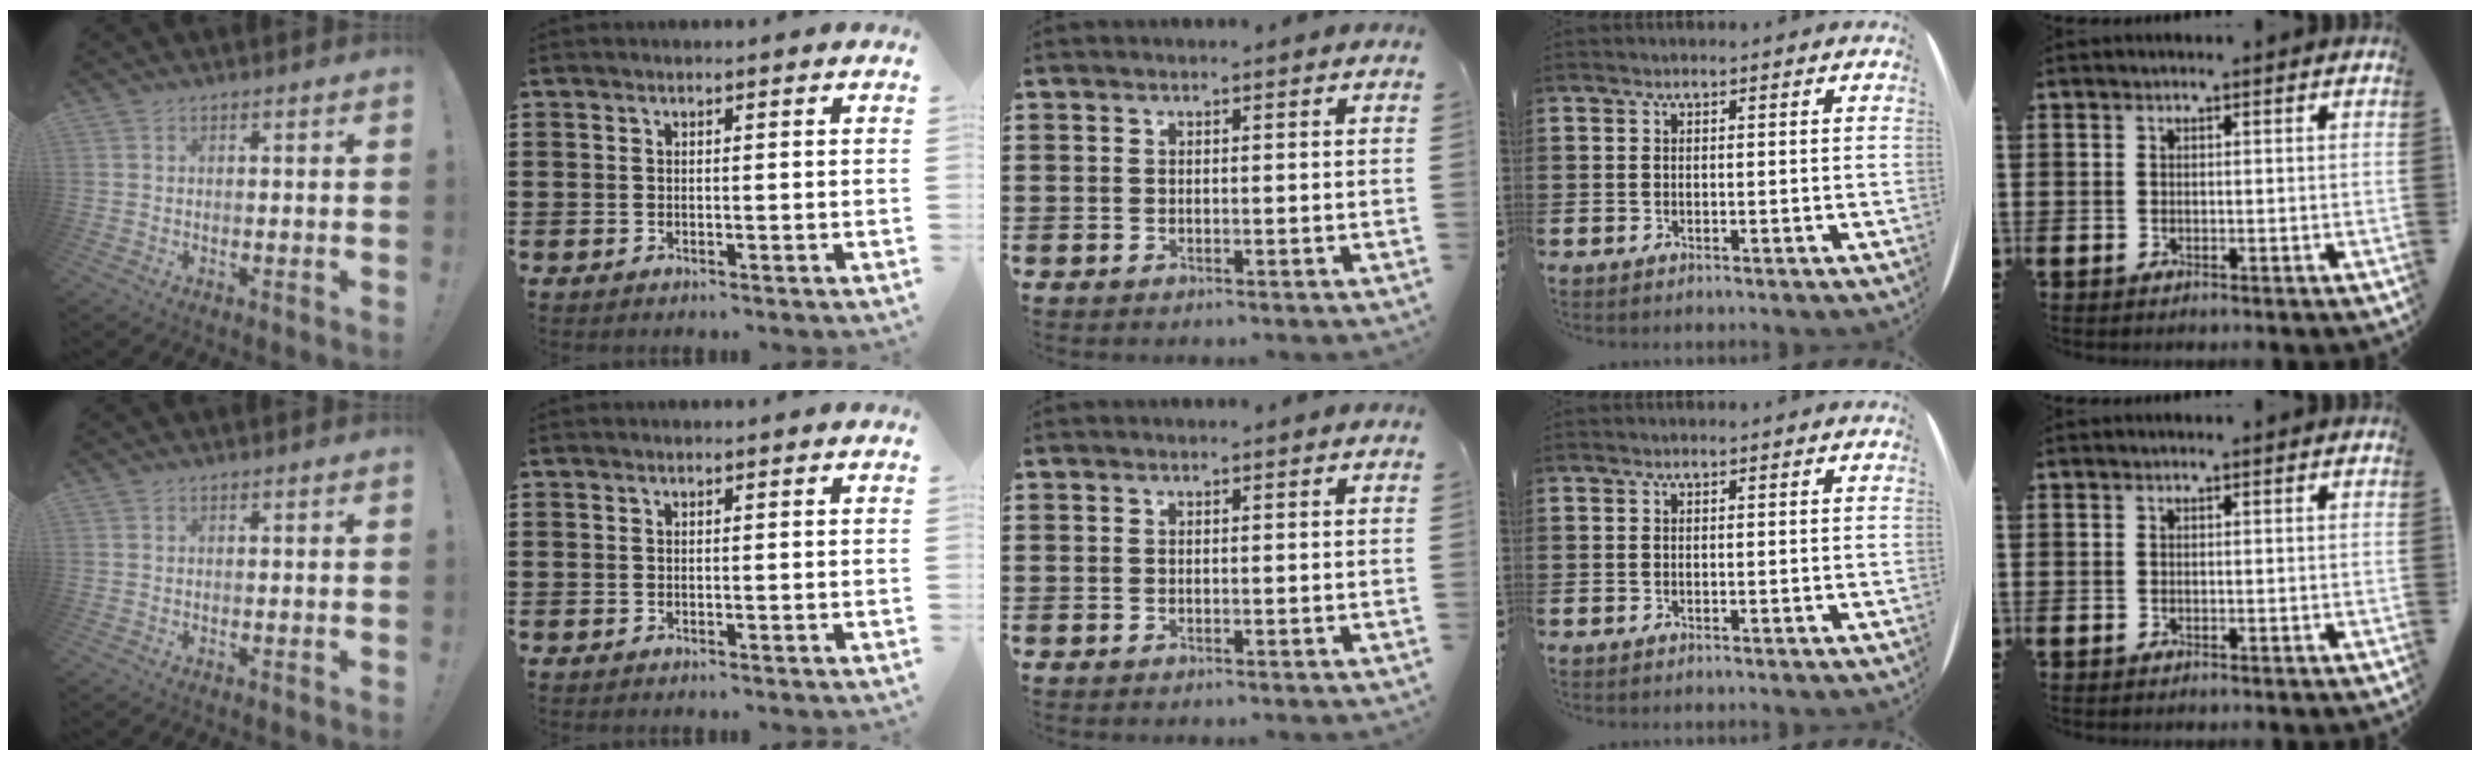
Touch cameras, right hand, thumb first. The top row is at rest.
{}